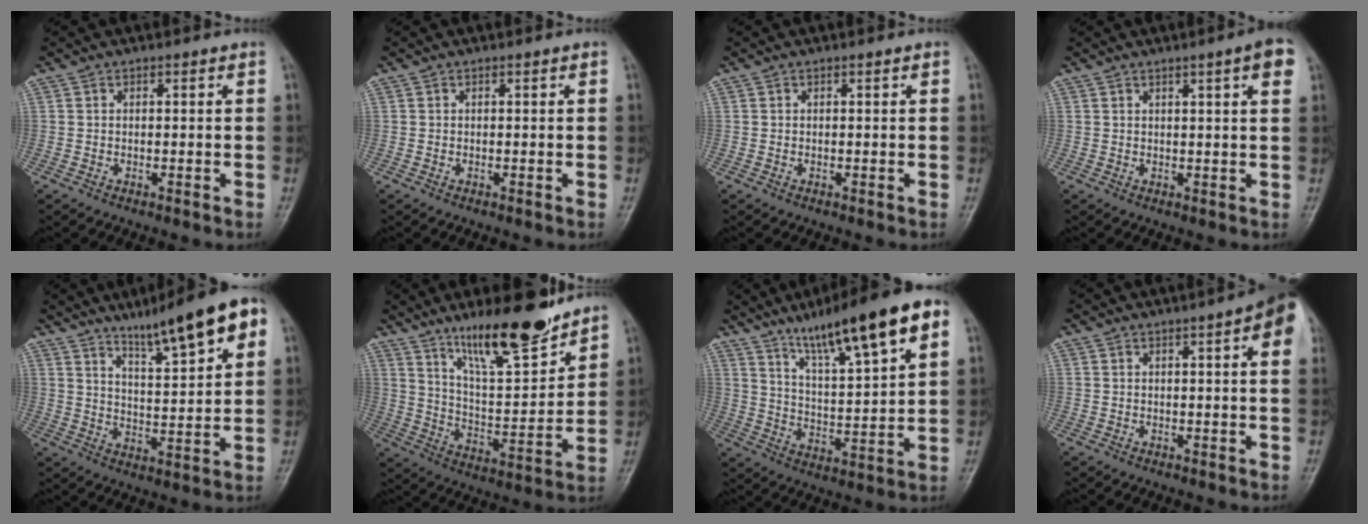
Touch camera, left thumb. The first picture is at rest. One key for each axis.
{"total": 0.0}
{"total": 0.0}
{"total": 5.1, "fx": 2.5, "fy": 0.4, "fz": 4.4, "tx": -0.054, "ty": -0.002, "tz": 0.031}
{"total": 14.7, "fx": 8.9, "fy": 2.7, "fz": 11.4, "tx": -0.152, "ty": -0.033, "tz": 0.141}
{"total": 16.3, "fx": 12.2, "fy": 3.8, "fz": 10.2, "tx": -0.141, "ty": -0.082, "tz": 0.213}
{"total": 19.5, "fx": 11.3, "fy": 3.3, "fz": 15.5, "tx": -0.224, "ty": -0.032, "tz": 0.187}
{"total": 7.8, "fx": 2.8, "fy": 1.2, "fz": 7.2, "tx": -0.080, "ty": 0.003, "tz": 0.026}